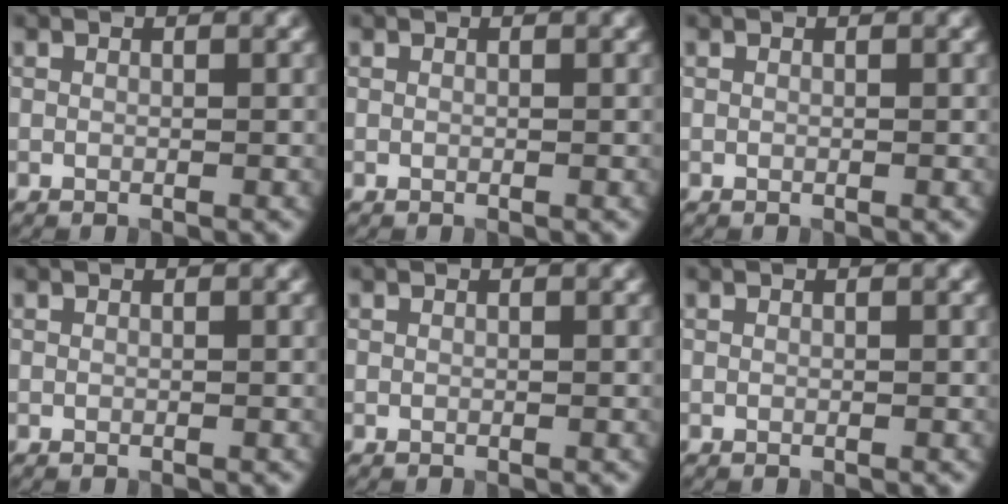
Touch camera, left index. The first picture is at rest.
{"total": 0.0}
{"total": 0.0}
{"total": 0.0}
{"total": 0.0}
{"total": 0.0}